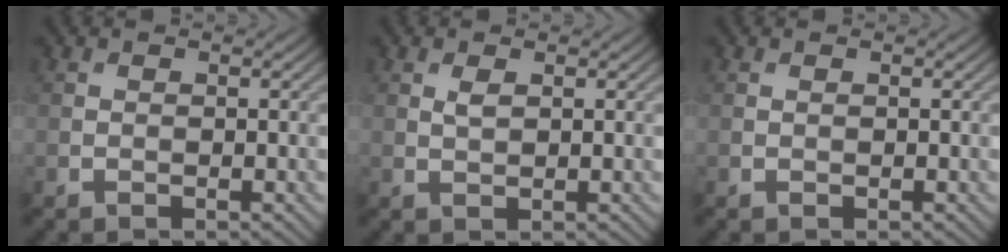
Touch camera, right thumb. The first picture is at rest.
{"total": 1.3, "force": [0.6, 0.5, 1.0], "torque": [-0.026, -0.002, 0.013]}
{"total": 0.0}